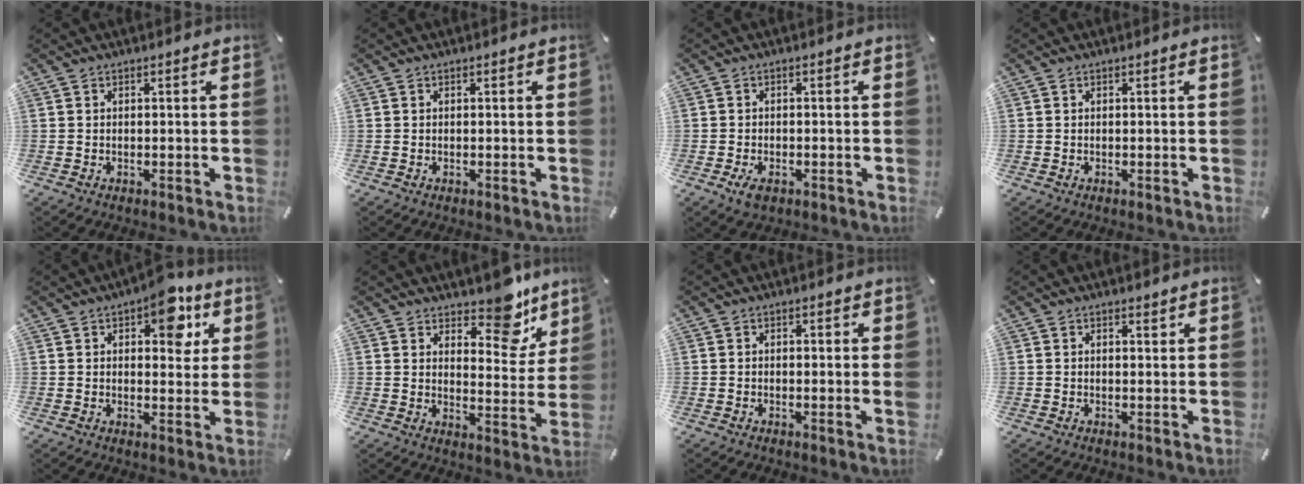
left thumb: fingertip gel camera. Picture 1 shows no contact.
{"total": 0.0}
{"total": 2.9, "force": [-1.4, 1.7, 1.9], "torque": [-0.046, 0.000, -0.027]}
{"total": 0.0}
{"total": 10.6, "force": [4.9, 5.8, 7.3], "torque": [-0.070, -0.026, 0.076]}
{"total": 12.2, "force": [9.2, 5.8, 5.6], "torque": [-0.039, -0.086, 0.157]}
{"total": 1.2, "force": [0.1, 0.3, 1.1], "torque": [-0.020, 0.000, 0.001]}
{"total": 1.0, "force": [0.7, 0.5, 0.5], "torque": [-0.001, -0.002, 0.010]}